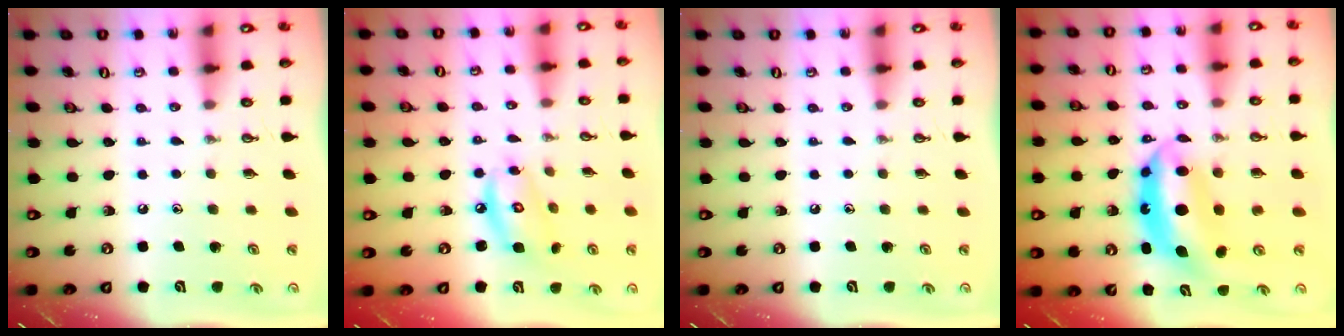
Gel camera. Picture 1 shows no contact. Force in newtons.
{"total": 8.9, "press": 8.9, "slide": 0.7}
{"total": 0.0}
{"total": 9.2, "press": 9.2, "slide": 0.7}